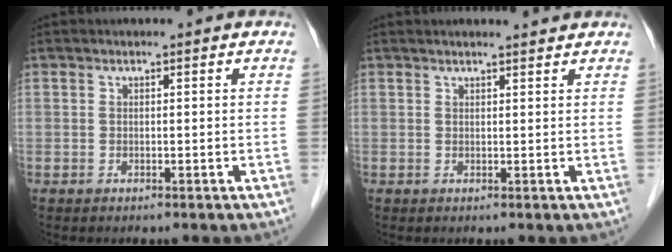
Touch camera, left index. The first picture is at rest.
{"total": 2.9, "force": [2.7, 0.1, 0.8], "torque": [-0.013, 0.009, 0.032]}